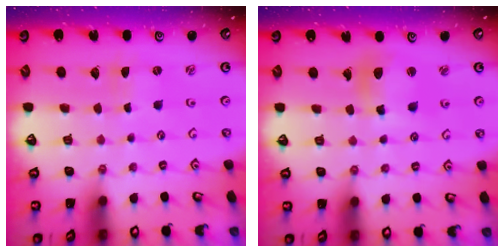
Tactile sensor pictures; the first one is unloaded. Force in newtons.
{"total": 10.1, "press": 10.1, "slide": 1.3}